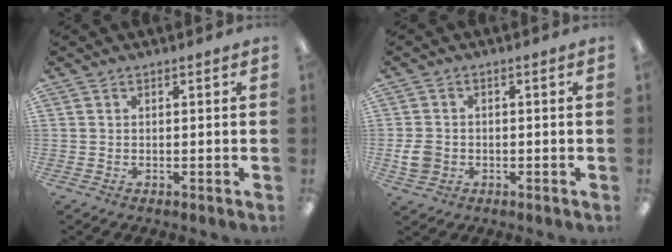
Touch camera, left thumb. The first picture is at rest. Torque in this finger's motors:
{"motor_torque": [-0.64, 0.58, 0.30, -0.24, 0.00]}